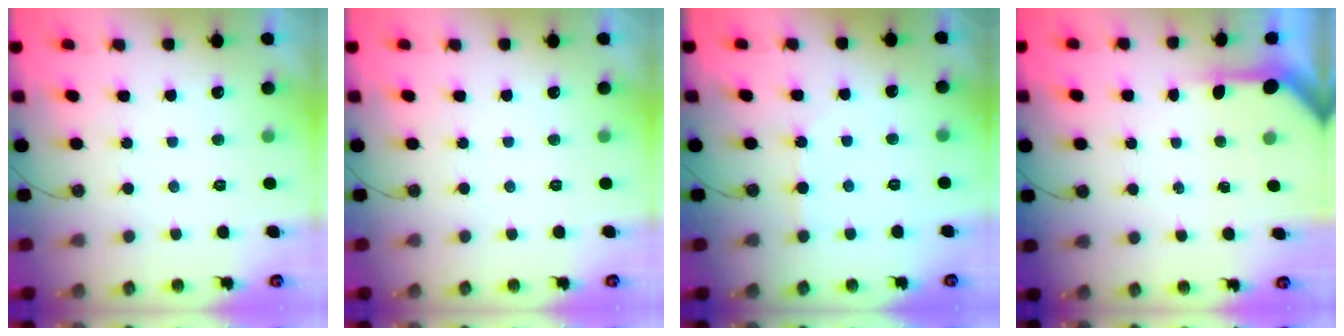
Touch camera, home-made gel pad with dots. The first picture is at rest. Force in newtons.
{"total": 0.0}
{"total": 2.8, "press": 2.8, "slide": 0.4}
{"total": 3.9, "press": 3.9, "slide": 0.3}